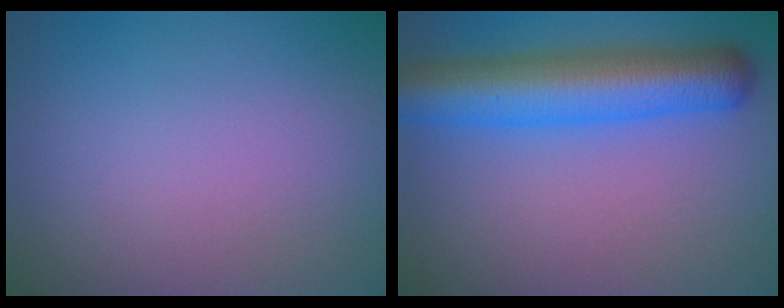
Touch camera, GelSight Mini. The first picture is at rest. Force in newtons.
{"total": 7.8, "press": 7.8, "slide": 0.2}